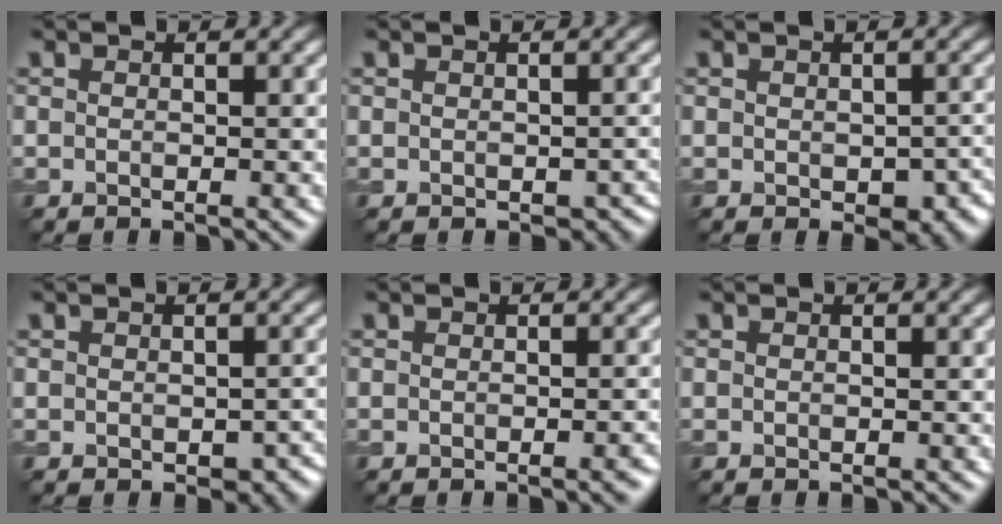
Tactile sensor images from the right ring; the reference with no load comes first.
{"total": 1.8, "force": [-0.6, 1.2, 1.1], "torque": [-0.016, -0.012, -0.001]}
{"total": 4.1, "force": [-0.9, 2.5, 3.1], "torque": [-0.039, -0.017, -0.005]}
{"total": 2.5, "force": [-0.7, 1.6, 1.7], "torque": [-0.022, -0.014, -0.003]}
{"total": 1.3, "force": [-0.6, 0.3, 1.2], "torque": [-0.011, -0.001, -0.007]}
{"total": 0.0}